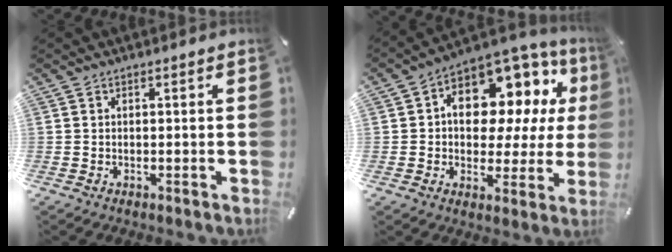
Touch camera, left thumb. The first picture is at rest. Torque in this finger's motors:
{"motor_torque": [2.13, 2.88, 1.95, -0.82, 0.16]}